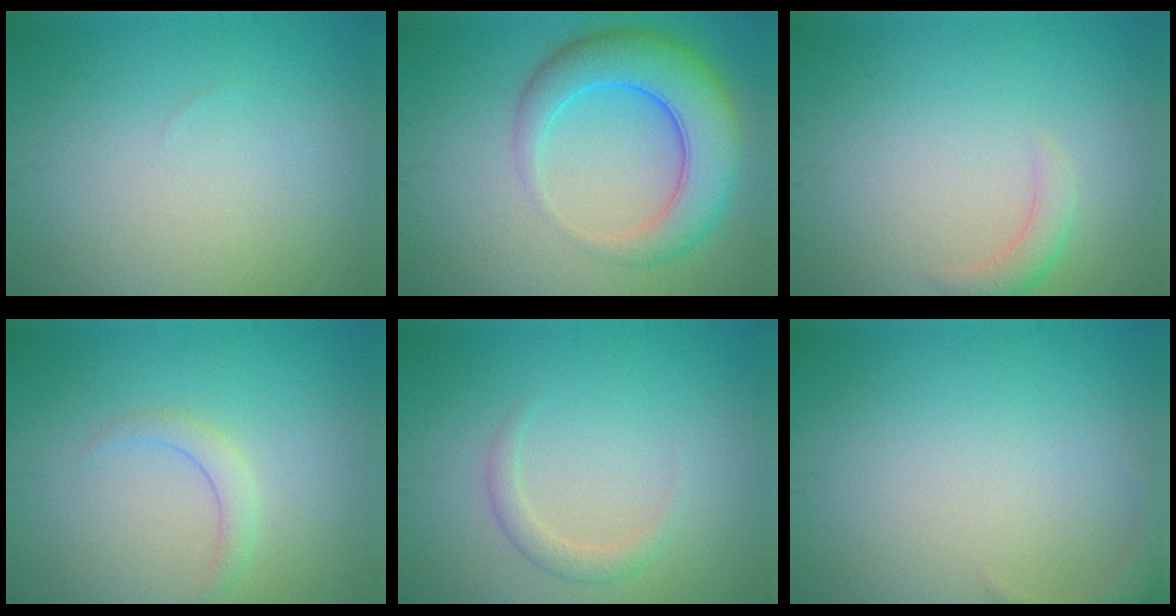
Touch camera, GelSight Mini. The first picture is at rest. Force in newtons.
{"total": 6.9, "press": 6.9, "slide": 0.3}
{"total": 1.5, "press": 1.5, "slide": 0.1}
{"total": 1.4, "press": 1.4, "slide": 0.0}
{"total": 1.6, "press": 1.6, "slide": 0.1}
{"total": 1.7, "press": 1.7, "slide": 0.2}